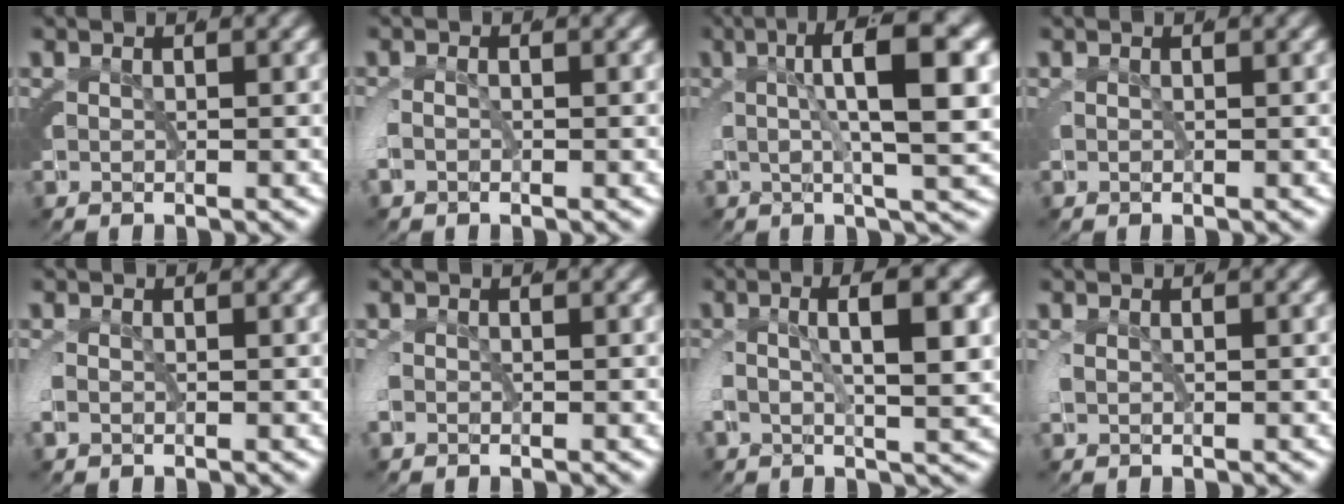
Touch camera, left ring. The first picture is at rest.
{"total": 1.6, "force": [-1.0, 1.2, 0.6], "torque": [-0.028, -0.008, -0.016]}
{"total": 7.2, "force": [1.8, 1.7, 6.7], "torque": [-0.098, 0.015, 0.026]}
{"total": 0.0}
{"total": 1.2, "force": [-0.8, 0.8, 0.3], "torque": [-0.023, -0.008, -0.010]}
{"total": 1.4, "force": [-0.7, 1.2, 0.3], "torque": [-0.024, -0.008, -0.010]}
{"total": 4.1, "force": [0.5, 1.1, 3.9], "torque": [-0.066, 0.006, 0.008]}
{"total": 0.7, "force": [-0.4, 0.6, 0.1], "torque": [-0.017, -0.007, -0.003]}